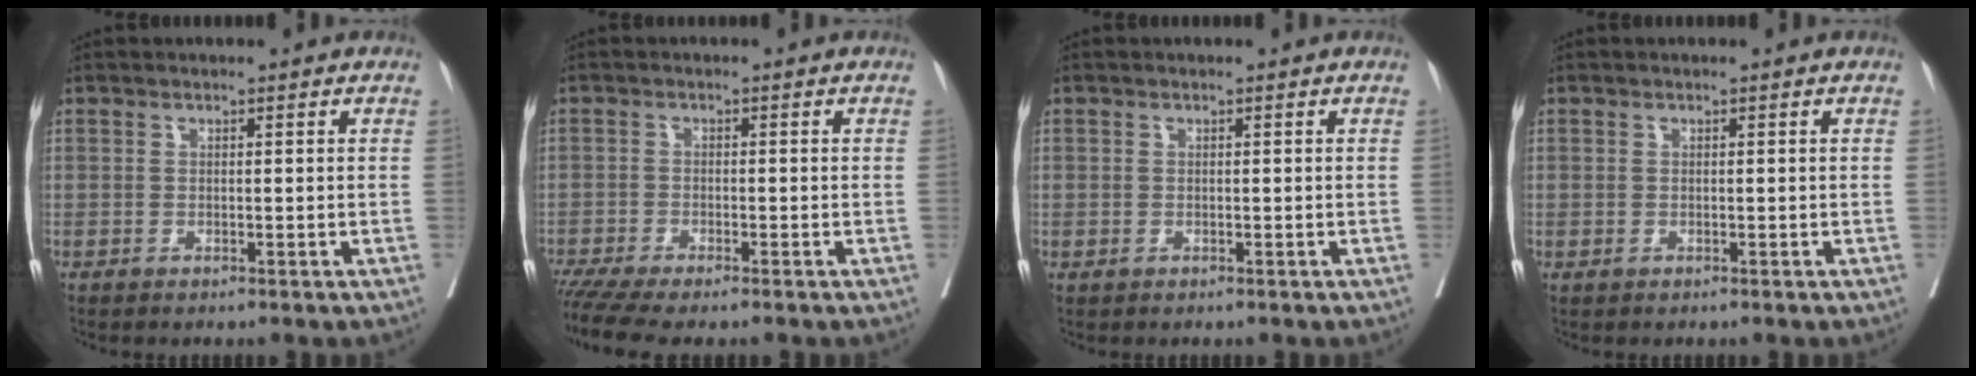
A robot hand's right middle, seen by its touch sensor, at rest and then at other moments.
{"total": 6.2, "force": [-5.1, 0.3, 3.5], "torque": [-0.056, -0.013, -0.088]}
{"total": 0.0}
{"total": 0.0}